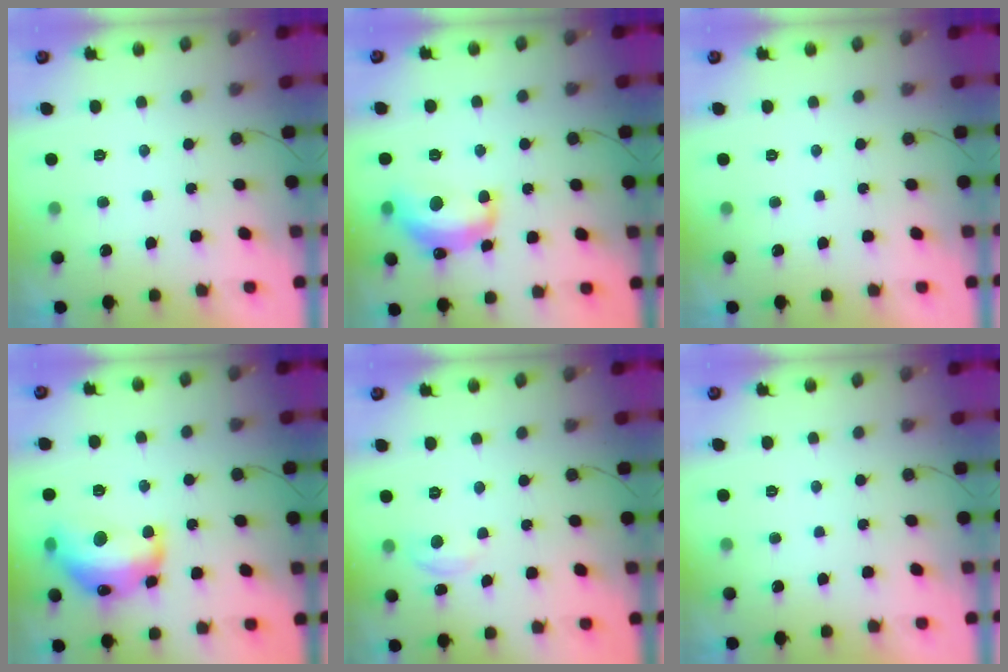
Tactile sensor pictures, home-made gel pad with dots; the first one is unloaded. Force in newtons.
{"total": 14.1, "press": 14.1, "slide": 0.9}
{"total": 0.0}
{"total": 19.6, "press": 19.6, "slide": 1.1}
{"total": 4.1, "press": 4.1, "slide": 0.4}
{"total": 0.0}